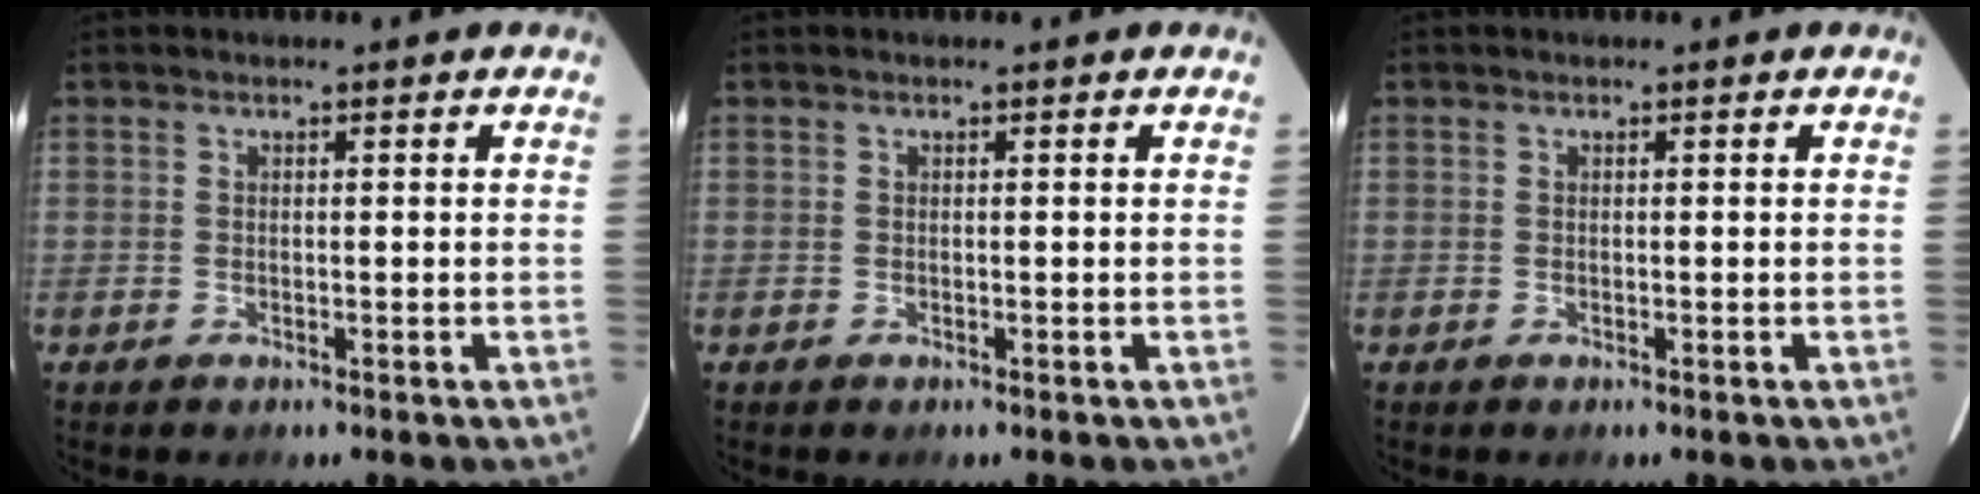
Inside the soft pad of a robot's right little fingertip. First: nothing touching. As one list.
[{"total": 0.0}, {"total": 0.0}]